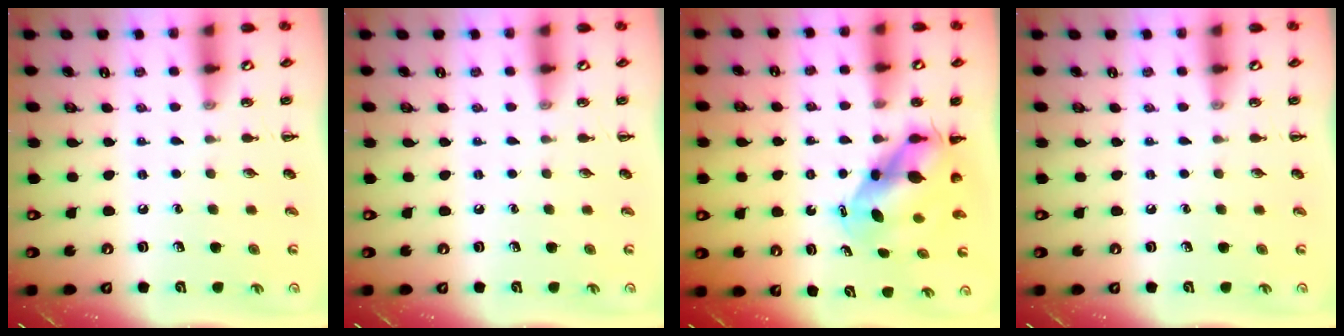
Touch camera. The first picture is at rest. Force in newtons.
{"total": 0.0}
{"total": 6.6, "press": 6.3, "slide": 1.8}
{"total": 0.0}